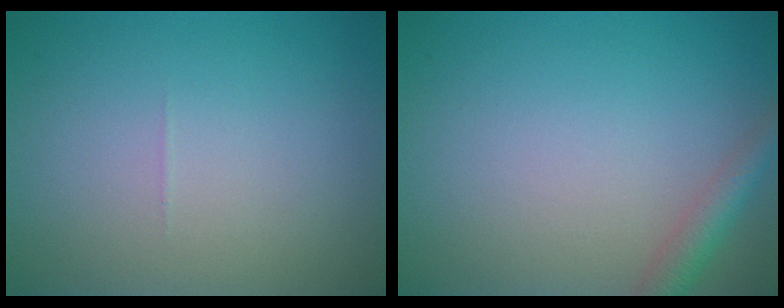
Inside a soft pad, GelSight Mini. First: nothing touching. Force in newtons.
{"total": 2.4, "press": 2.4, "slide": 0.1}